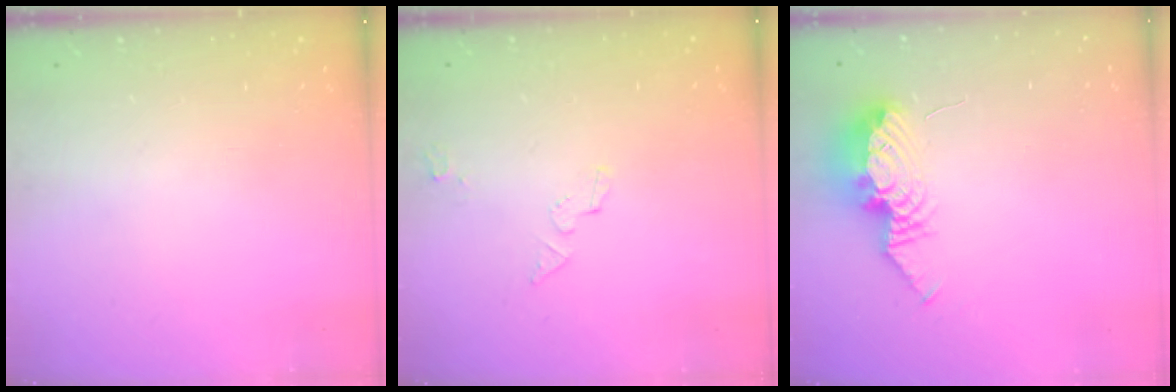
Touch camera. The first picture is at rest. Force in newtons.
{"total": 4.7, "press": 3.6, "slide": 3.1}
{"total": 10.9, "press": 10.8, "slide": 1.2}